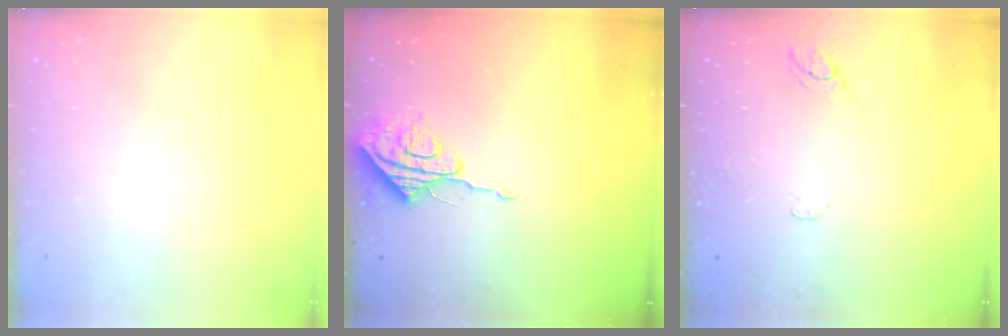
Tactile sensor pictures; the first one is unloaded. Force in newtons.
{"total": 8.2, "press": 8.1, "slide": 0.6}
{"total": 5.5, "press": 5.5, "slide": 0.7}